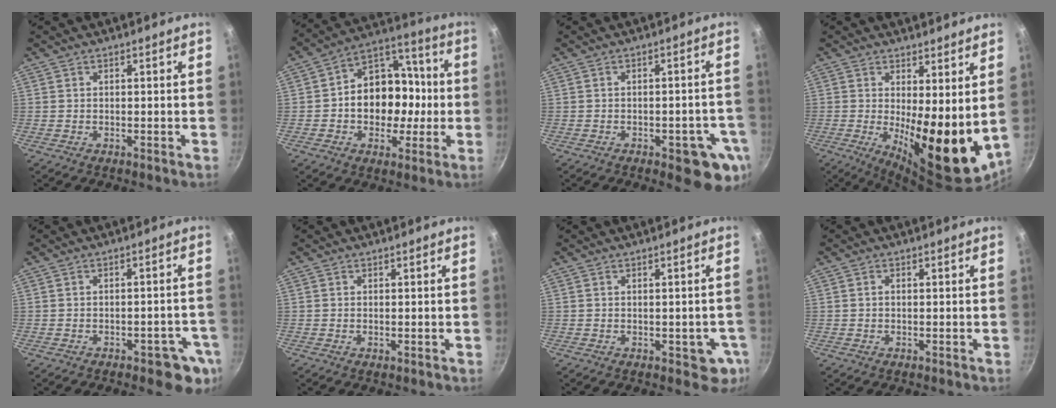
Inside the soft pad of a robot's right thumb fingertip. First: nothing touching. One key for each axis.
{"total": 15.9, "fx": -1.5, "fy": 12.4, "fz": 9.9, "tx": -0.103, "ty": 0.039, "tz": -0.034}
{"total": 9.4, "fx": -3.8, "fy": 4.0, "fz": 7.6, "tx": -0.053, "ty": 0.014, "tz": -0.043}
{"total": 15.1, "fx": 1.1, "fy": 5.3, "fz": 14.1, "tx": -0.168, "ty": -0.036, "tz": 0.024}
{"total": 7.1, "fx": -3.2, "fy": 3.5, "fz": 5.4, "tx": -0.023, "ty": 0.023, "tz": -0.031}
{"total": 0.0}
{"total": 5.0, "fx": -1.3, "fy": 2.7, "fz": 4.0, "tx": -0.023, "ty": 0.001, "tz": -0.014}
{"total": 0.6, "fx": 0.0, "fy": 0.4, "fz": 0.4, "tx": -0.006, "ty": 0.003, "tz": 0.000}